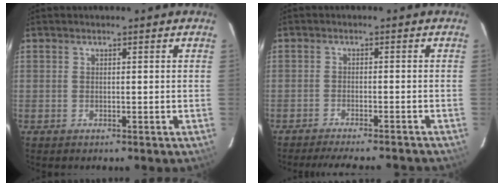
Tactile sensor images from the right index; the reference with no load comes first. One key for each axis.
{"total": 11.9, "fx": -10.7, "fy": 1.6, "fz": 4.8, "tx": -0.102, "ty": -0.010, "tz": -0.149}